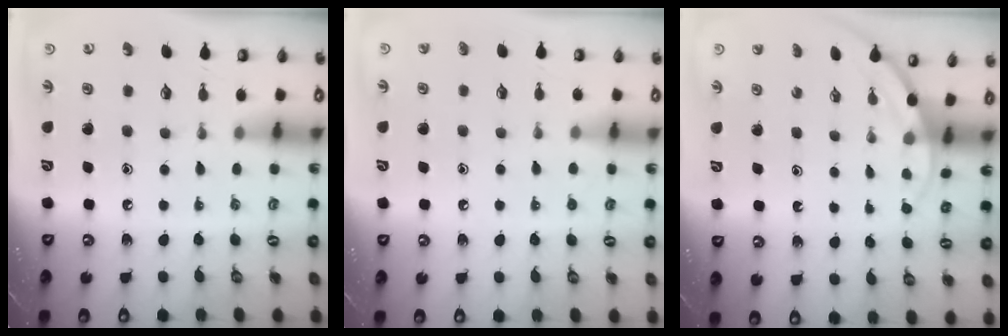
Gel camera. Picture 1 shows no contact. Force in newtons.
{"total": 3.0, "press": 3.0, "slide": 0.3}
{"total": 2.6, "press": 2.6, "slide": 0.1}